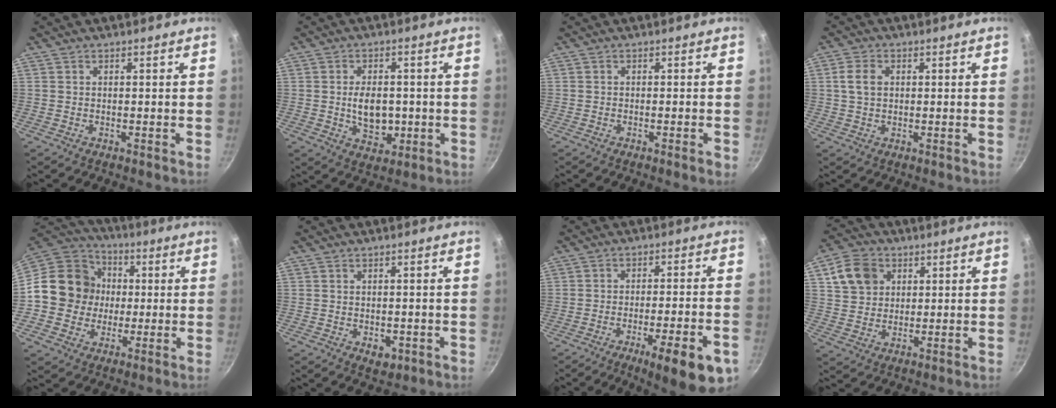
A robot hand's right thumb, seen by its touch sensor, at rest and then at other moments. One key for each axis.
{"total": 7.9, "fx": -0.5, "fy": 5.3, "fz": 5.9, "tx": -0.073, "ty": -0.001, "tz": -0.001}
{"total": 1.4, "fx": -0.7, "fy": 0.1, "fz": 1.2, "tx": -0.026, "ty": 0.004, "tz": -0.012}
{"total": 4.3, "fx": 0.8, "fy": 3.1, "fz": 2.9, "tx": -0.049, "ty": 0.006, "tz": 0.011}
{"total": 15.6, "fx": 0.1, "fy": 14.2, "fz": 6.3, "tx": -0.080, "ty": 0.027, "tz": -0.011}
{"total": 3.1, "fx": -0.9, "fy": 2.1, "fz": 2.1, "tx": -0.024, "ty": 0.001, "tz": -0.007}
{"total": 13.9, "fx": -6.8, "fy": 2.8, "fz": 11.8, "tx": -0.151, "ty": 0.024, "tz": -0.090}
{"total": 9.0, "fx": 3.3, "fy": 7.3, "fz": 4.1, "tx": -0.055, "ty": 0.005, "tz": 0.056}